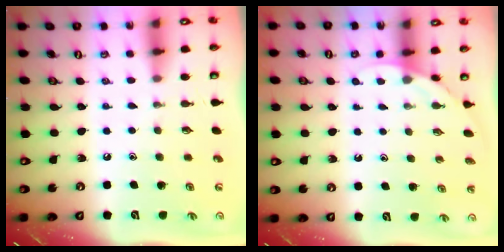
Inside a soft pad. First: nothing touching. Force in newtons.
{"total": 3.6, "press": 3.6, "slide": 0.2}